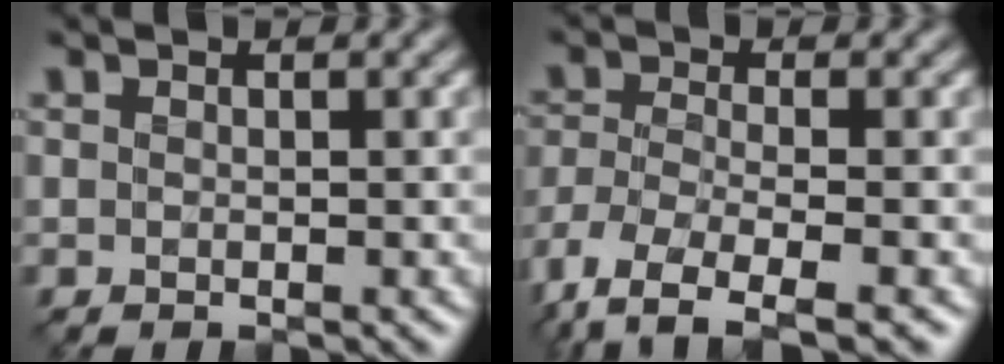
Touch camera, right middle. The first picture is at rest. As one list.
[{"total": 6.4, "force": [-4.8, 1.5, 4.0], "torque": [-0.084, -0.016, -0.100]}]